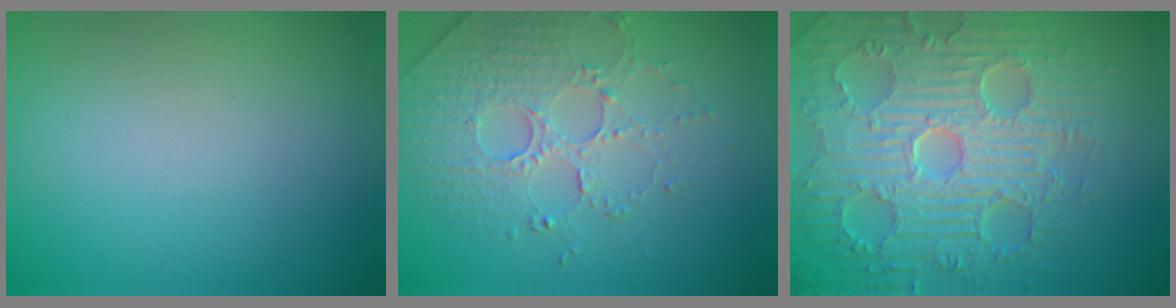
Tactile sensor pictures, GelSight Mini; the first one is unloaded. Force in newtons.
{"total": 5.1, "press": 3.5, "slide": 3.7}
{"total": 10.1, "press": 7.0, "slide": 7.3}